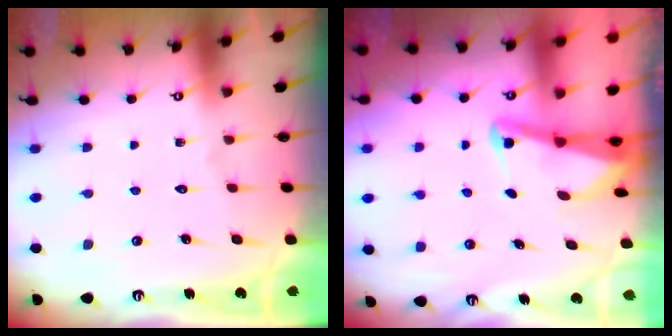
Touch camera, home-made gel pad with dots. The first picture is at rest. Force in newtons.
{"total": 2.6, "press": 2.5, "slide": 0.6}